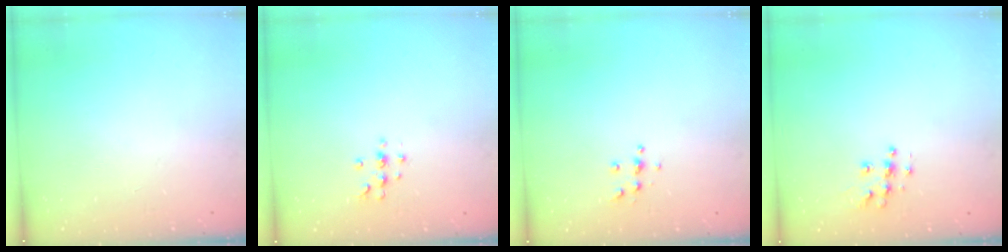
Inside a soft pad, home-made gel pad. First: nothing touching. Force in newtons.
{"total": 4.9, "press": 4.9, "slide": 0.5}
{"total": 5.4, "press": 5.4, "slide": 0.5}
{"total": 8.0, "press": 8.0, "slide": 0.4}